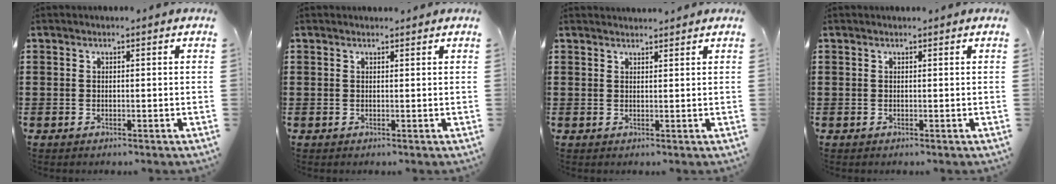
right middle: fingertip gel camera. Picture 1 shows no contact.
{"total": 0.5, "force": [0.5, 0.3, 0.1], "torque": [0.005, -0.003, 0.007]}
{"total": 1.5, "force": [1.5, 0.1, 0.1], "torque": [-0.005, 0.001, 0.029]}
{"total": 0.0}